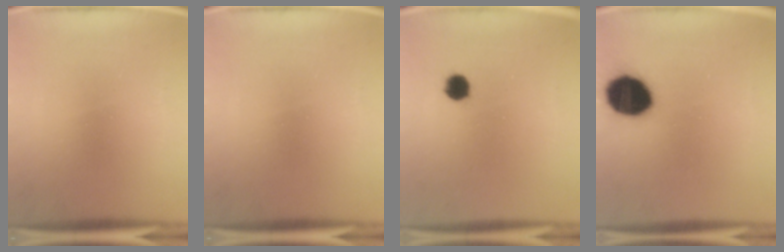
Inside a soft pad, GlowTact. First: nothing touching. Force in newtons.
{"total": 0.0}
{"total": 3.3}
{"total": 15.0}